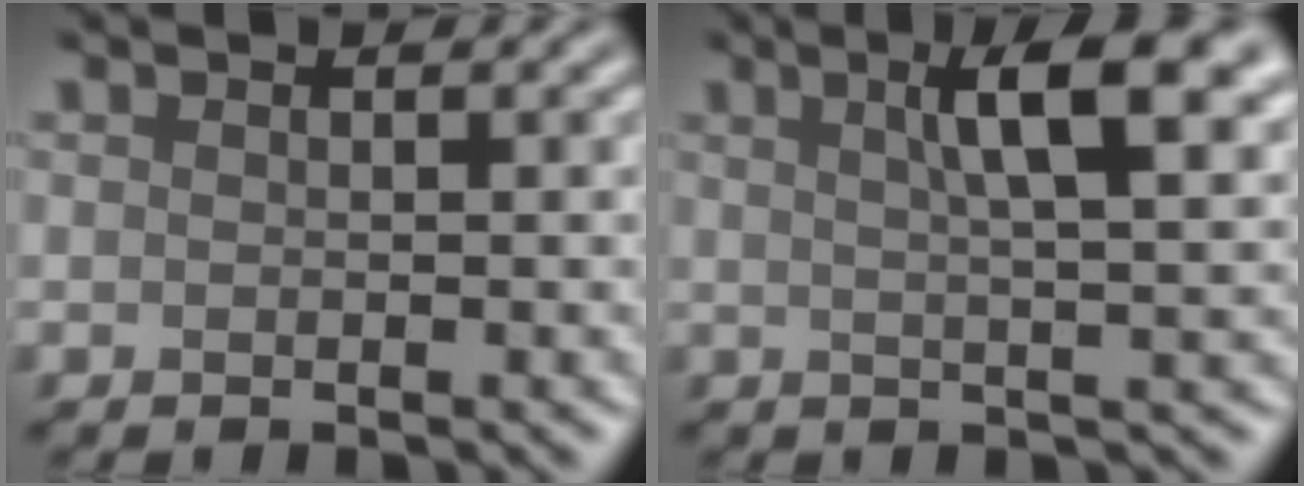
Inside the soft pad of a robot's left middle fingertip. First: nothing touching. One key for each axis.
{"total": 6.4, "fx": 2.5, "fy": 1.5, "fz": 5.8, "tx": -0.066, "ty": 0.005, "tz": 0.032}